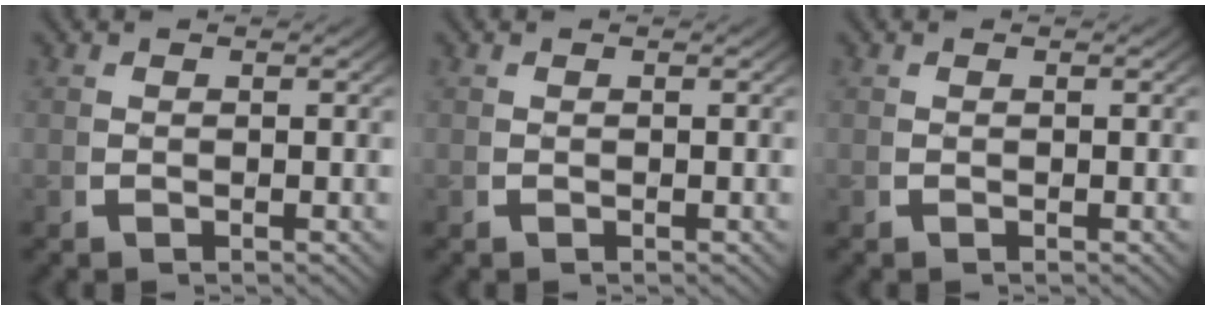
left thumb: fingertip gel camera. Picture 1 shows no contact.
{"total": 0.0}
{"total": 0.0}